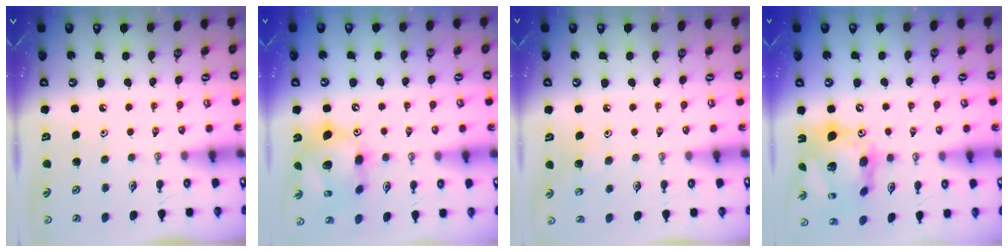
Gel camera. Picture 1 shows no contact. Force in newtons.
{"total": 14.2, "press": 14.1, "slide": 1.3}
{"total": 7.0, "press": 7.0, "slide": 1.0}
{"total": 20.0, "press": 19.9, "slide": 2.2}